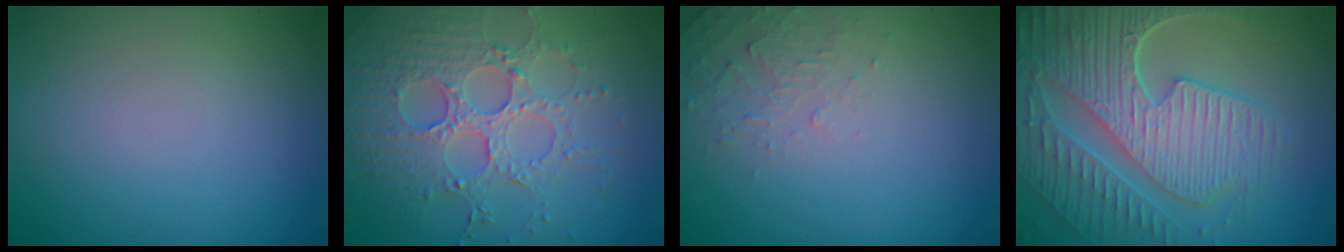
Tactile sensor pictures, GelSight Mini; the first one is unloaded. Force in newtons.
{"total": 5.1, "press": 4.5, "slide": 2.3}
{"total": 1.7, "press": 1.7, "slide": 0.2}
{"total": 9.1, "press": 6.5, "slide": 6.3}